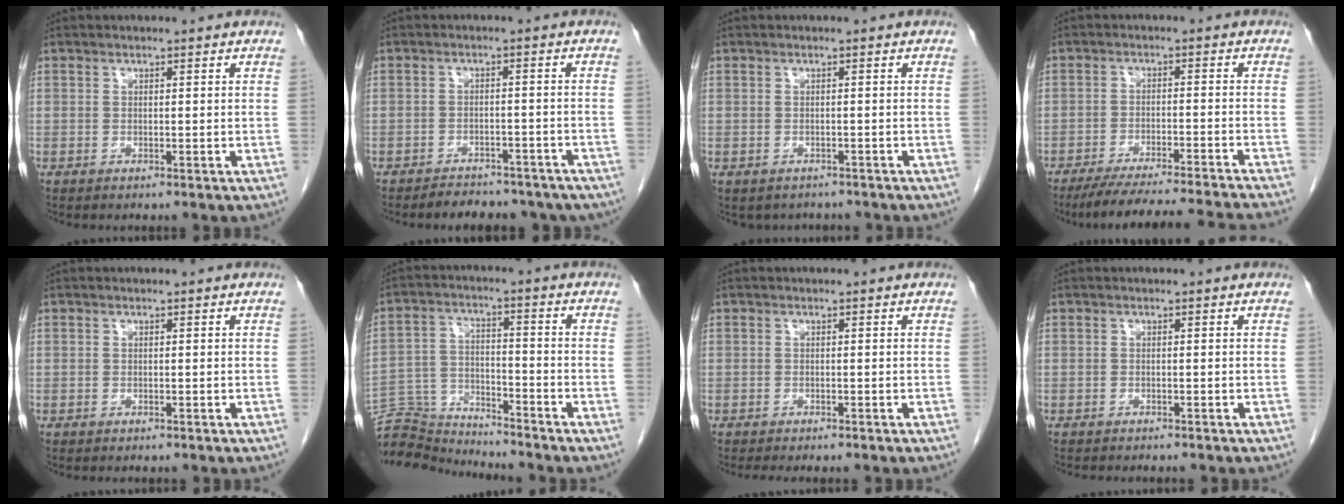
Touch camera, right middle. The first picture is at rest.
{"total": 11.9, "force": [-10.1, 4.8, 3.8], "torque": [-0.045, 0.010, -0.112]}
{"total": 3.1, "force": [-2.6, 1.6, 0.2], "torque": [-0.005, 0.005, -0.032]}
{"total": 16.9, "force": [-15.5, -1.2, 6.6], "torque": [-0.087, -0.034, -0.223]}
{"total": 0.8, "force": [-0.7, 0.3, 0.2], "torque": [-0.008, -0.002, -0.011]}
{"total": 10.3, "force": [-10.3, 0.5, 0.2], "torque": [-0.002, 0.018, -0.188]}
{"total": 4.4, "force": [-3.8, 0.9, 2.1], "torque": [-0.023, -0.008, -0.049]}
{"total": 4.0, "force": [-3.5, 0.8, 1.6], "torque": [-0.024, -0.007, -0.043]}